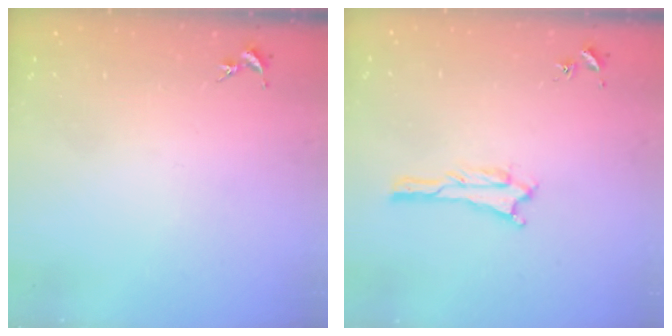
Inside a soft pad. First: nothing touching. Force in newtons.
{"total": 0.6, "press": 0.6, "slide": 0.1}